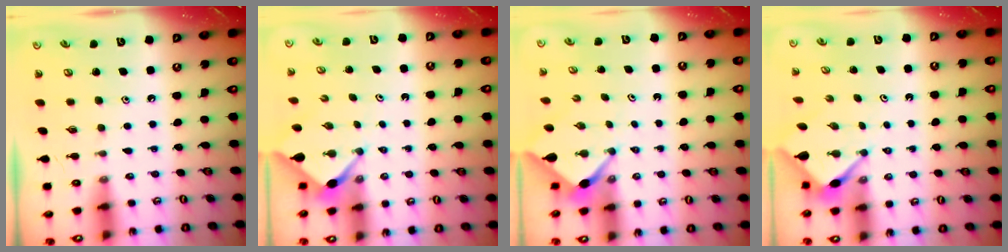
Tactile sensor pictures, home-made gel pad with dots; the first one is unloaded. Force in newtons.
{"total": 2.6, "press": 2.5, "slide": 0.4}
{"total": 2.7, "press": 2.6, "slide": 0.3}
{"total": 3.0, "press": 3.0, "slide": 0.3}